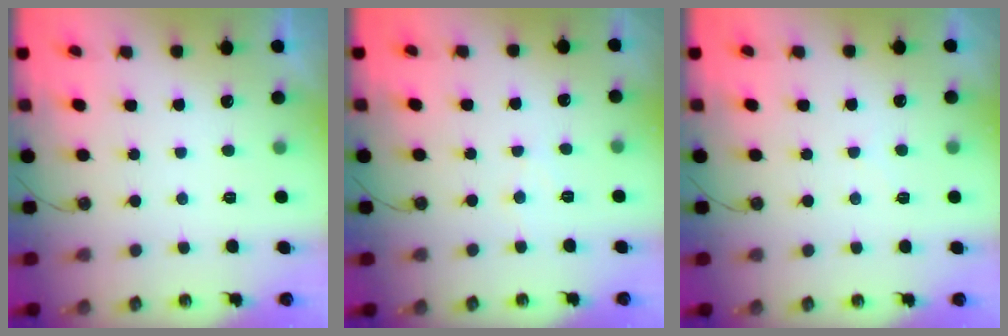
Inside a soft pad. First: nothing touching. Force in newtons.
{"total": 4.3, "press": 4.3, "slide": 0.4}
{"total": 3.1, "press": 3.1, "slide": 0.5}